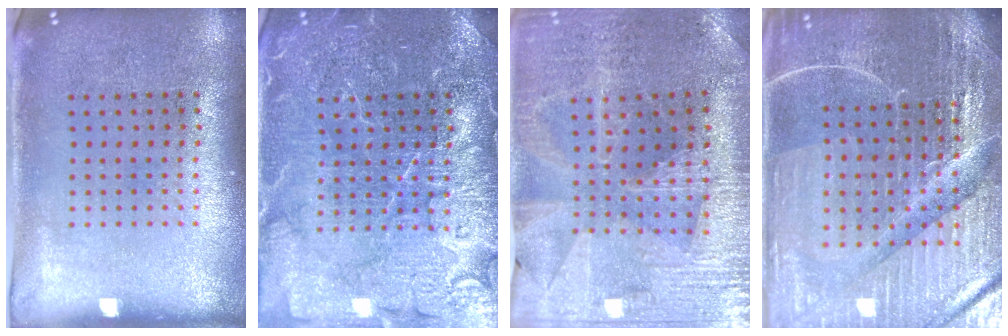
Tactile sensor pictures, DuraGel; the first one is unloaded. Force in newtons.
{"total": 4.9, "press": 4.9, "slide": 0.7}
{"total": 2.3, "press": 2.3, "slide": 0.5}
{"total": 5.6, "press": 5.2, "slide": 2.0}